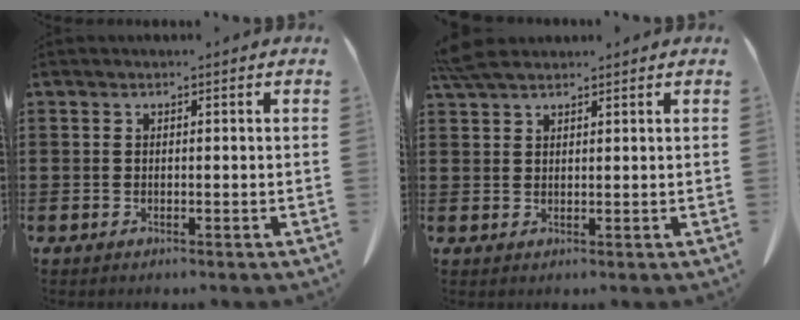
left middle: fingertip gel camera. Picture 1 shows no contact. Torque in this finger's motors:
{"motor_torque": [0.41, 0.34, 0.07, -0.02]}